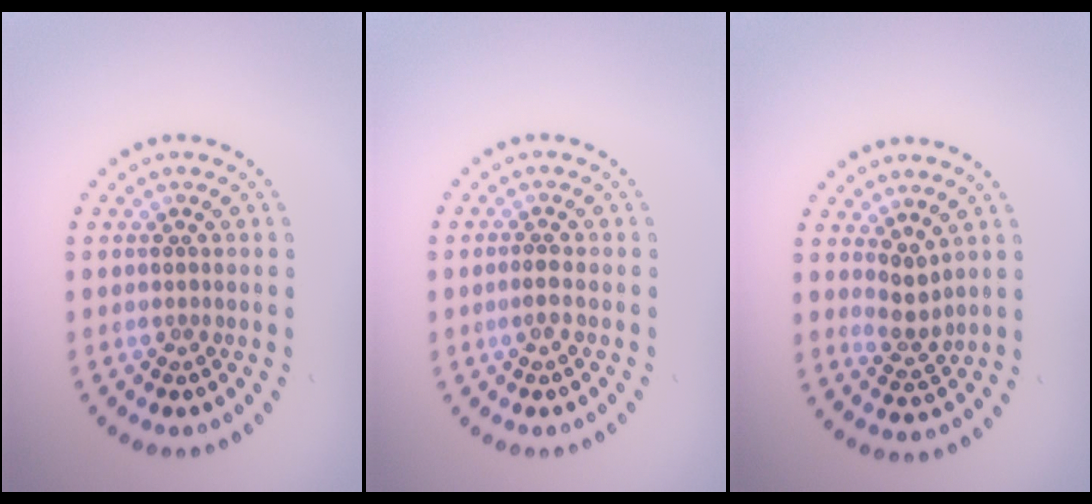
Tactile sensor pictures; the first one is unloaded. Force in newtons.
{"total": 0.9, "press": 0.8, "slide": 0.5}
{"total": 2.0, "press": 1.6, "slide": 1.2}